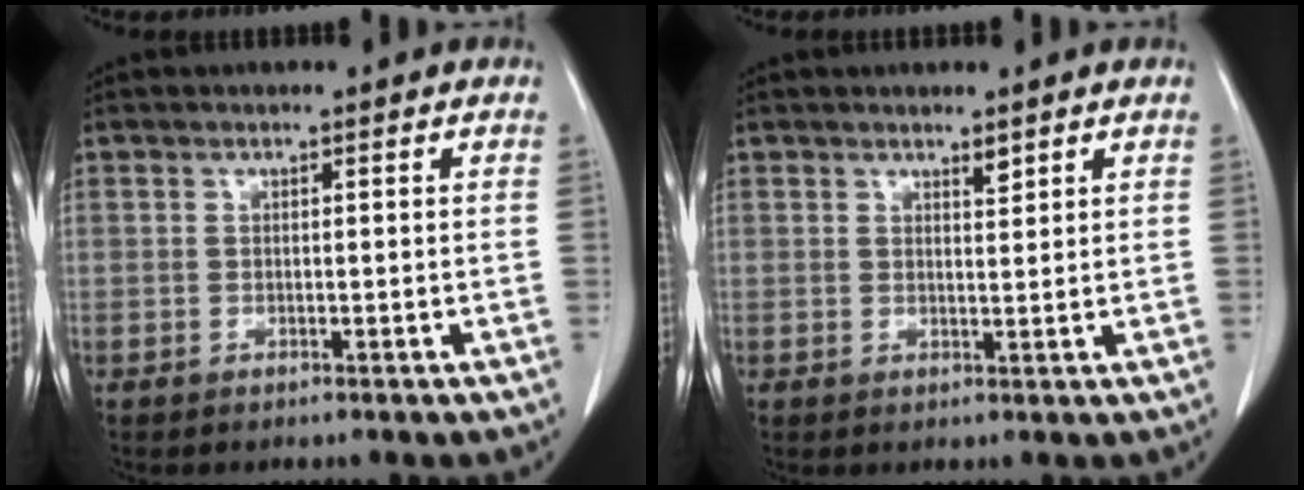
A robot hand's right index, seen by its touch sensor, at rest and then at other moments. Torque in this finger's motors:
{"motor_torque": [-0.03, 0.07, 0.07, 0.00]}